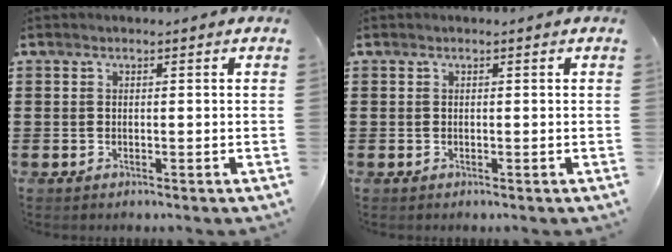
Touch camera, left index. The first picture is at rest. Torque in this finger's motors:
{"motor_torque": [-0.01, -0.01, 0.00, 0.00]}